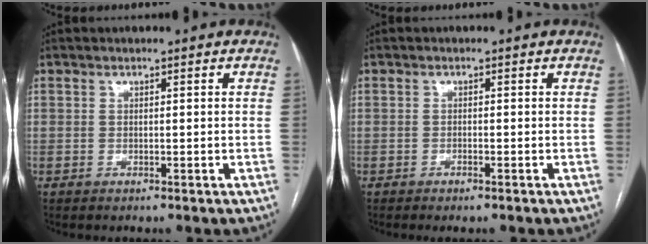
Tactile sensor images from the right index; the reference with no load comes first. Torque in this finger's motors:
{"motor_torque": [0.16, 0.01, 0.00, 0.00]}